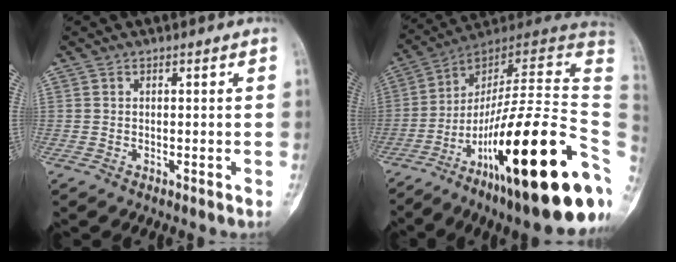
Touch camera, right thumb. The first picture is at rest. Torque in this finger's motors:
{"motor_torque": [3.71, 1.31, 2.10, -0.67, 0.79]}